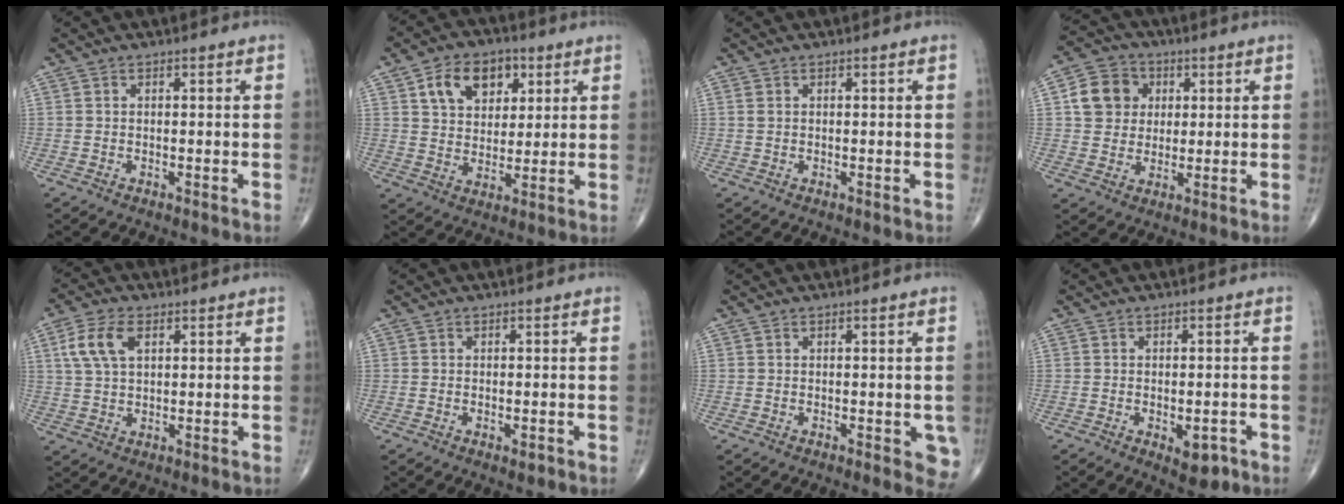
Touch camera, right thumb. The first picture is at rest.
{"total": 11.3, "force": [4.7, 7.7, 6.8], "torque": [-0.074, -0.011, 0.079]}
{"total": 0.8, "force": [0.3, 0.5, 0.5], "torque": [-0.014, 0.007, 0.009]}
{"total": 9.4, "force": [2.1, 8.2, 4.0], "torque": [-0.045, 0.002, 0.030]}
{"total": 7.5, "force": [2.7, 4.2, 5.6], "torque": [-0.118, 0.004, 0.052]}
{"total": 1.2, "force": [-0.5, 0.5, 1.0], "torque": [-0.011, -0.003, -0.005]}
{"total": 4.5, "force": [-1.1, 1.9, 4.0], "torque": [-0.016, -0.004, -0.015]}
{"total": 4.6, "force": [-1.8, 2.2, 3.6], "torque": [-0.033, 0.003, -0.014]}